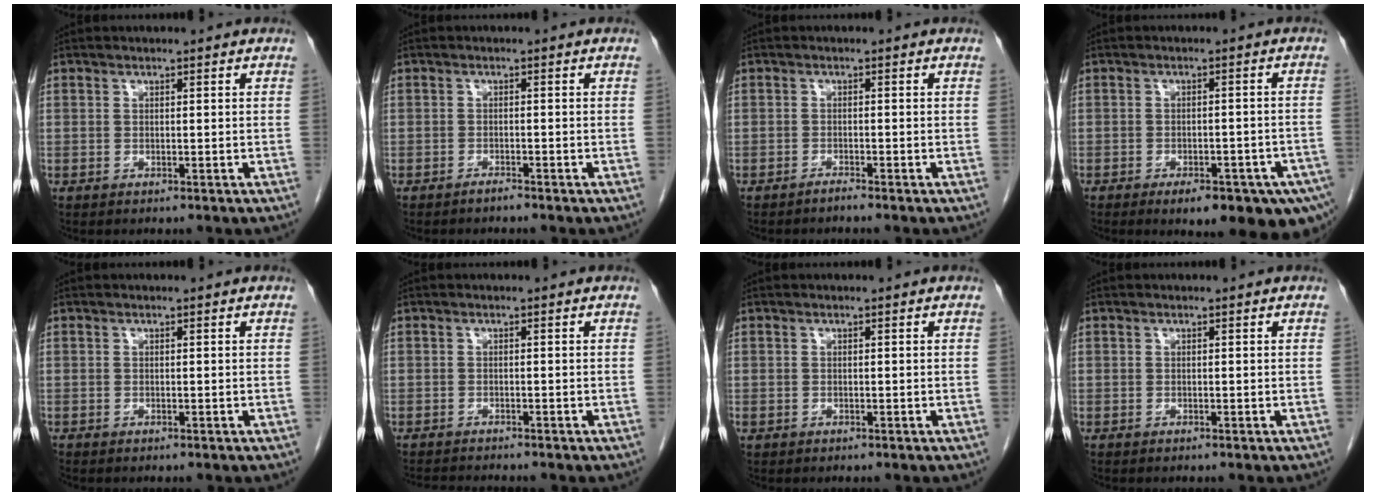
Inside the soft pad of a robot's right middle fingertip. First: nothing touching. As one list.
[{"total": 0.9, "force": [-0.9, 0.0, 0.2], "torque": [-0.005, 0.000, -0.014]}, {"total": 0.9, "force": [-0.9, -0.2, 0.2], "torque": [-0.004, 0.000, -0.016]}, {"total": 14.2, "force": [-9.1, 4.6, 9.8], "torque": [-0.082, 0.002, -0.110]}, {"total": 0.0}, {"total": 3.6, "force": [-3.5, -0.1, 0.9], "torque": [-0.012, -0.013, -0.056]}, {"total": 0.5, "force": [-0.2, 0.4, 0.1], "torque": [-0.008, 0.003, -0.001]}, {"total": 0.0}]